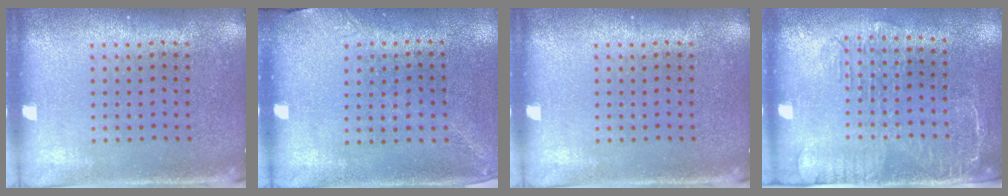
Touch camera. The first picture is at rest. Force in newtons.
{"total": 1.4, "press": 1.1, "slide": 0.9}
{"total": 0.0}
{"total": 1.8, "press": 1.5, "slide": 0.9}